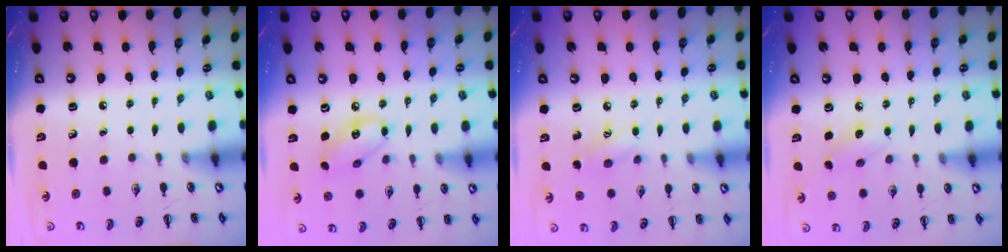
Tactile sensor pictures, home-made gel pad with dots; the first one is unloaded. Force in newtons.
{"total": 7.9, "press": 7.8, "slide": 1.3}
{"total": 6.5, "press": 6.4, "slide": 1.5}
{"total": 7.0, "press": 6.8, "slide": 1.6}